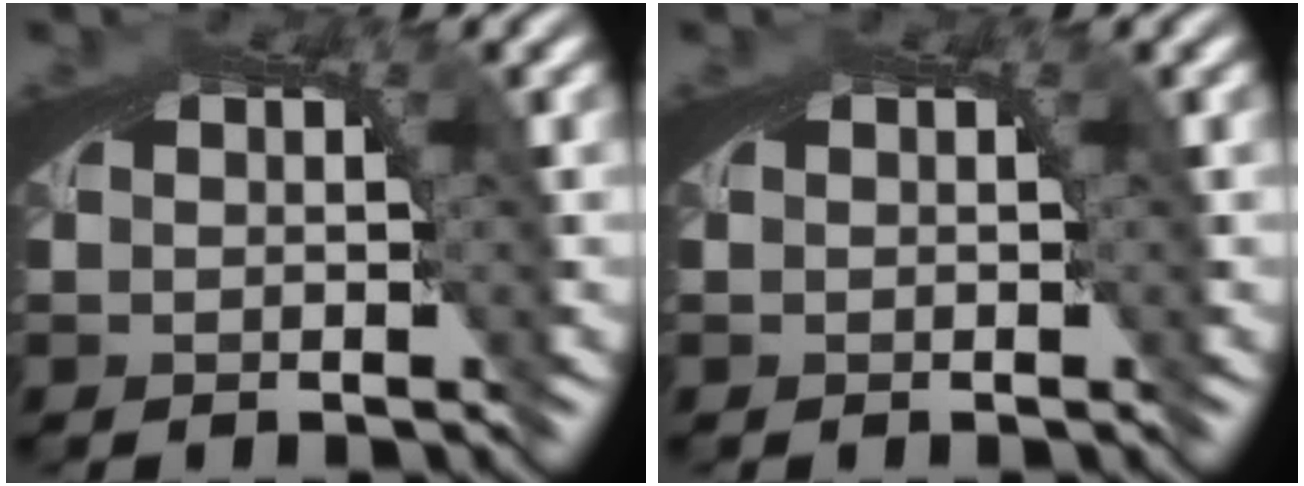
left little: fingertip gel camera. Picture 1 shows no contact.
{"total": 0.0}